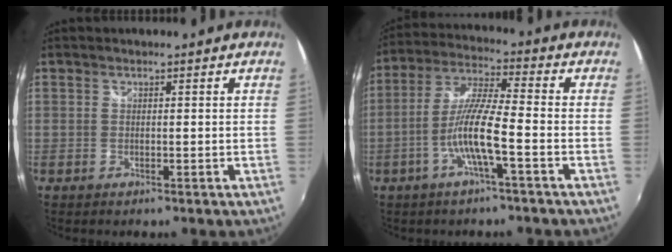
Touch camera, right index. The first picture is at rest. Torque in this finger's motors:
{"motor_torque": [0.40, -0.17, 0.36, 0.16]}